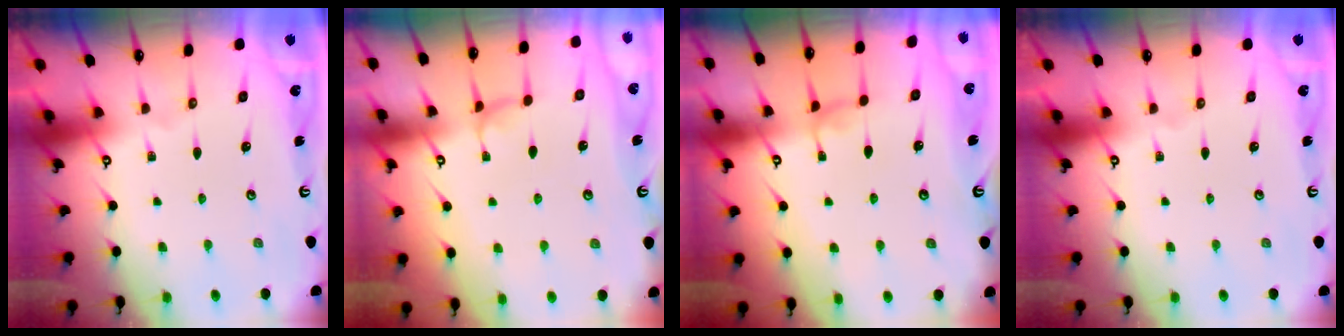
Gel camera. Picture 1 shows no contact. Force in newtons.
{"total": 2.4, "press": 2.4, "slide": 0.4}
{"total": 0.5, "press": 0.3, "slide": 0.4}
{"total": 0.0}